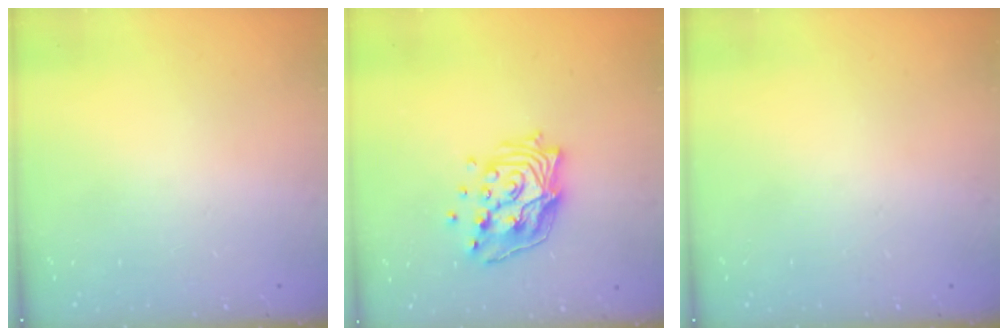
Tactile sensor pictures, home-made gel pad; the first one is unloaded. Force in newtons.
{"total": 14.9, "press": 14.8, "slide": 1.4}
{"total": 0.0}